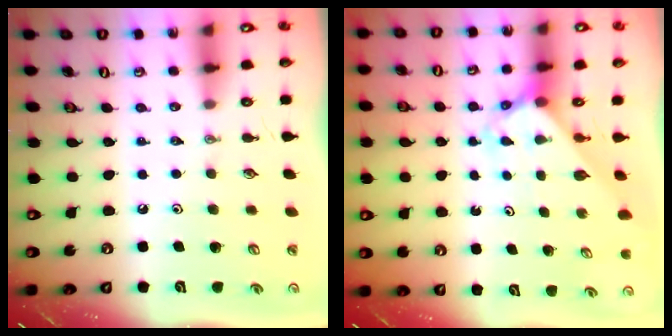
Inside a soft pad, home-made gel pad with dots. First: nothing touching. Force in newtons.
{"total": 2.7, "press": 2.7, "slide": 0.2}